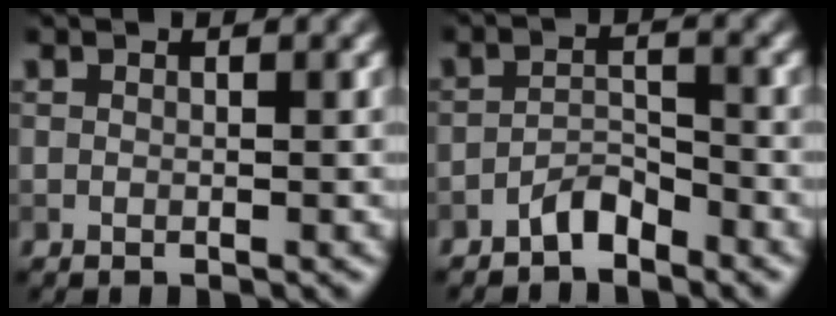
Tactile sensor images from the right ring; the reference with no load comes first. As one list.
[{"total": 2.2, "force": [-1.9, 0.7, 0.8], "torque": [-0.013, 0.011, -0.038]}]